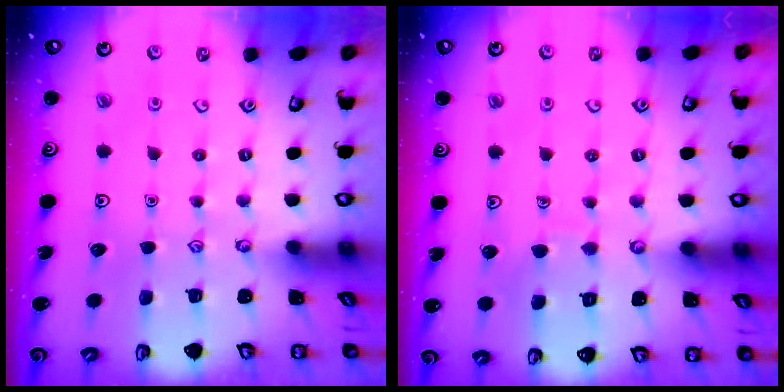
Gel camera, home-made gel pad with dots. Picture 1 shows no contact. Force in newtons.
{"total": 4.5, "press": 4.5, "slide": 0.3}